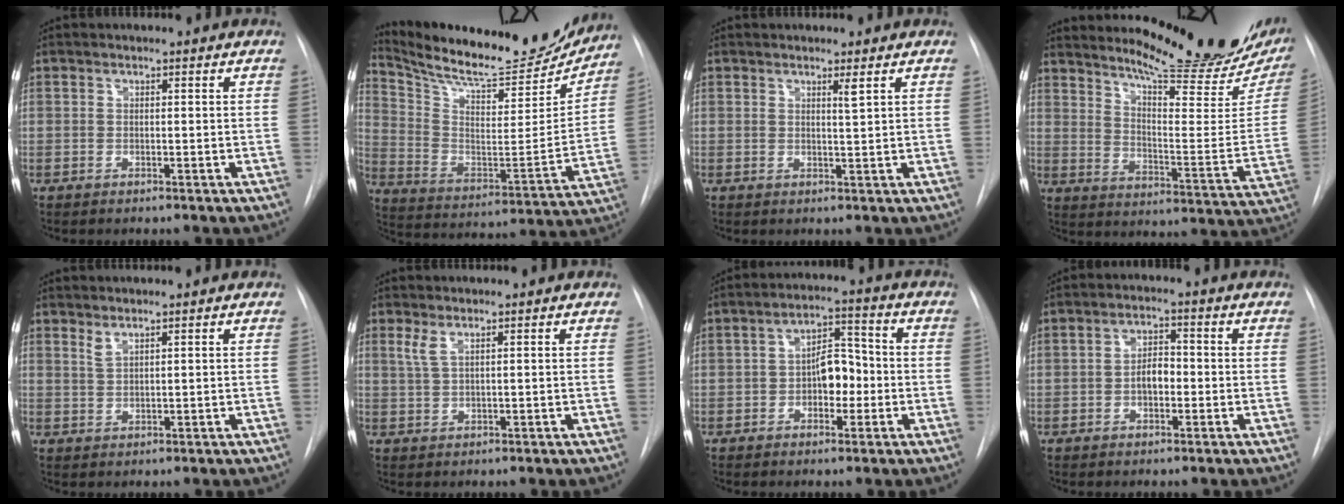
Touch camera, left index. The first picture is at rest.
{"total": 24.1, "force": [21.9, 4.8, 8.8], "torque": [-0.151, -0.045, 0.322]}
{"total": 1.4, "force": [0.9, -0.4, 1.0], "torque": [-0.023, -0.011, 0.016]}
{"total": 21.7, "force": [18.6, 1.9, 11.1], "torque": [-0.169, -0.079, 0.250]}
{"total": 1.4, "force": [1.2, 0.0, 0.8], "torque": [-0.019, -0.005, 0.027]}
{"total": 1.9, "force": [1.1, 0.2, 1.6], "torque": [-0.047, 0.007, 0.027]}
{"total": 6.1, "force": [-1.3, 3.4, 4.9], "torque": [-0.077, 0.018, -0.022]}
{"total": 3.4, "force": [-0.8, 1.9, 2.7], "torque": [-0.046, 0.010, -0.015]}